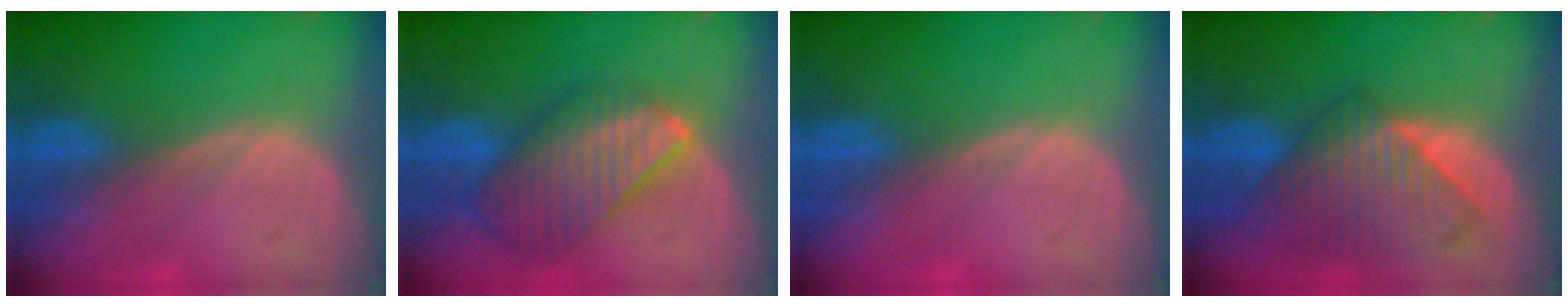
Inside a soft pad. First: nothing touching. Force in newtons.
{"total": 9.6, "press": 8.4, "slide": 4.7}
{"total": 0.0}
{"total": 8.9, "press": 8.0, "slide": 3.7}